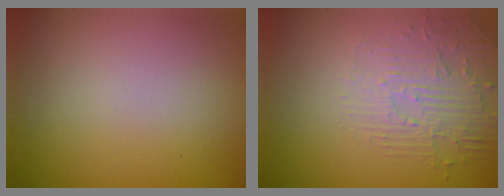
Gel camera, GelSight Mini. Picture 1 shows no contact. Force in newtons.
{"total": 2.2, "press": 1.7, "slide": 1.5}